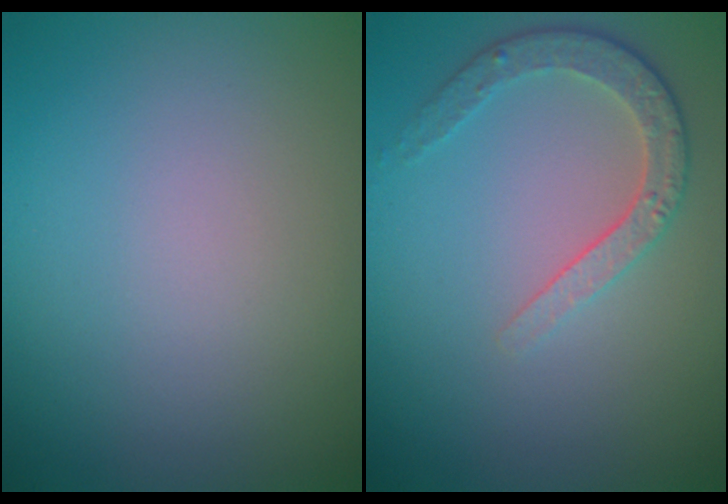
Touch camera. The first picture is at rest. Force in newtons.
{"total": 2.6, "press": 2.5, "slide": 1.0}